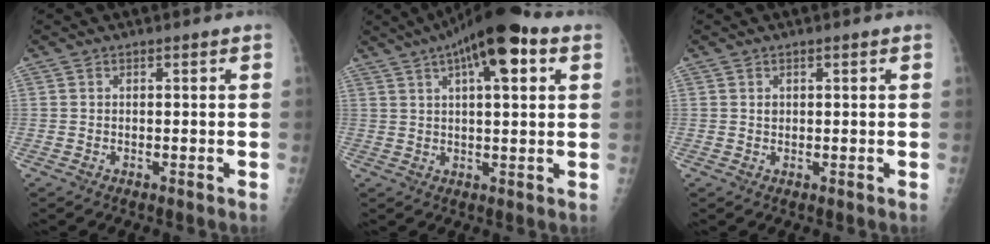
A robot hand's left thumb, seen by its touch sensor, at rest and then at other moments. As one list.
[{"total": 13.9, "force": [6.3, 4.4, 11.6], "torque": [-0.161, 0.012, 0.090]}, {"total": 1.0, "force": [0.3, 0.7, 0.6], "torque": [0.001, 0.001, 0.007]}]